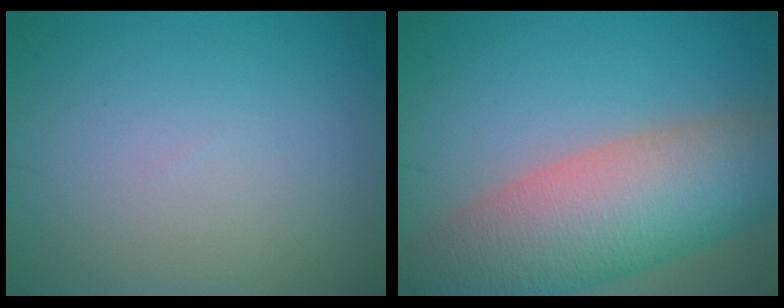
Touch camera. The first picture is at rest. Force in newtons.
{"total": 11.5, "press": 11.5, "slide": 0.7}